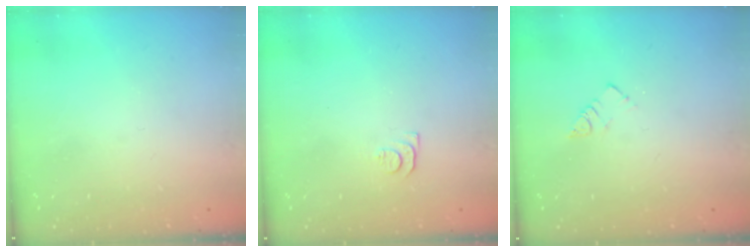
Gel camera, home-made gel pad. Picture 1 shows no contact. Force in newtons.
{"total": 4.3, "press": 4.3, "slide": 0.6}
{"total": 3.2, "press": 3.2, "slide": 0.0}